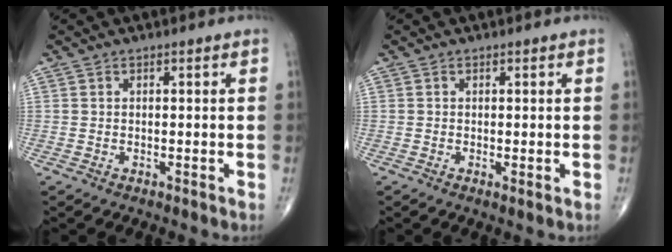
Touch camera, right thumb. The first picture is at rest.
{"total": 0.7, "force": [-0.1, 0.1, 0.7], "torque": [-0.013, -0.003, -0.005]}